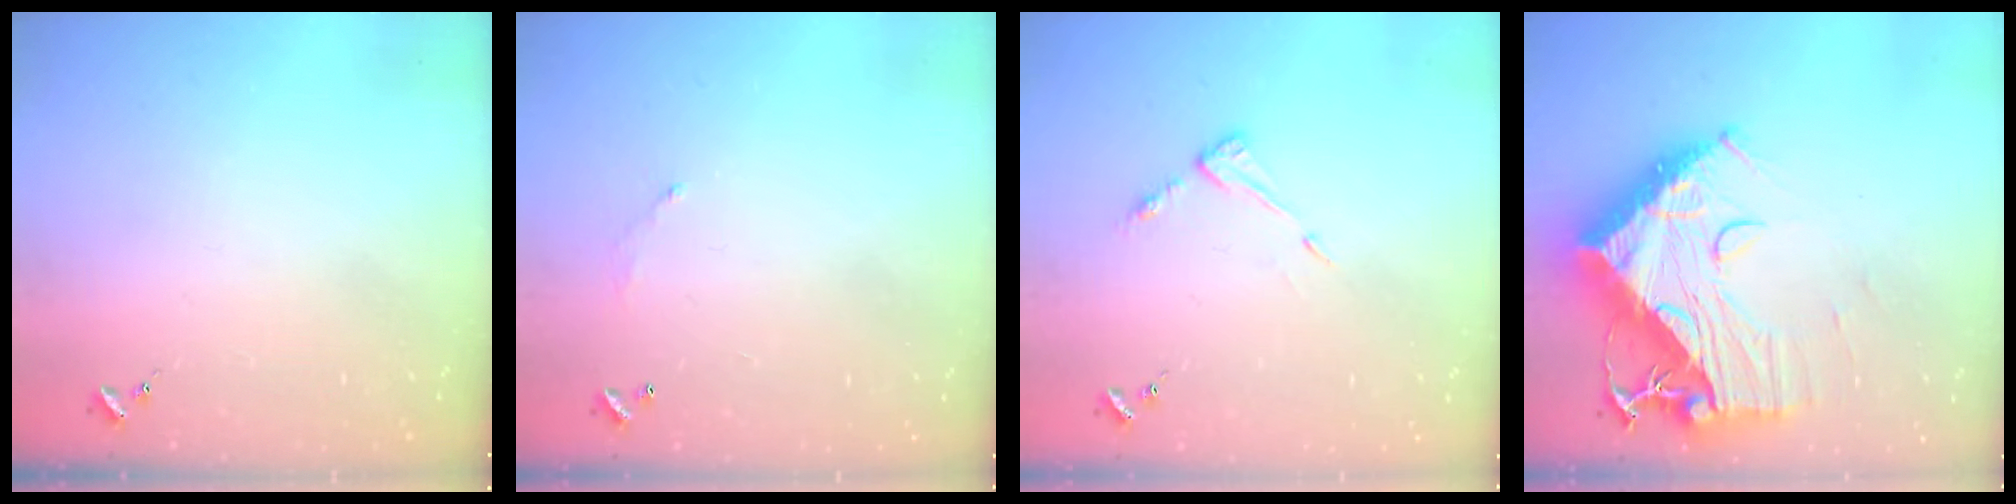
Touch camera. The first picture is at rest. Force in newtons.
{"total": 5.2, "press": 5.2, "slide": 0.3}
{"total": 5.6, "press": 5.6, "slide": 0.3}
{"total": 21.2, "press": 21.1, "slide": 2.0}